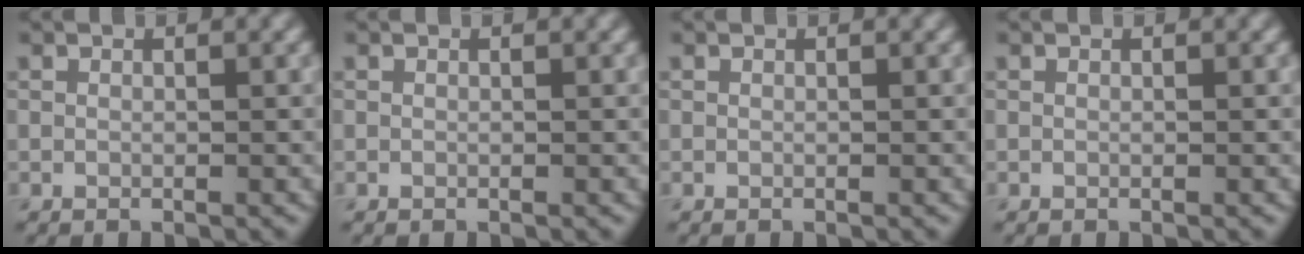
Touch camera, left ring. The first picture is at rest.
{"total": 0.0}
{"total": 0.0}
{"total": 0.0}